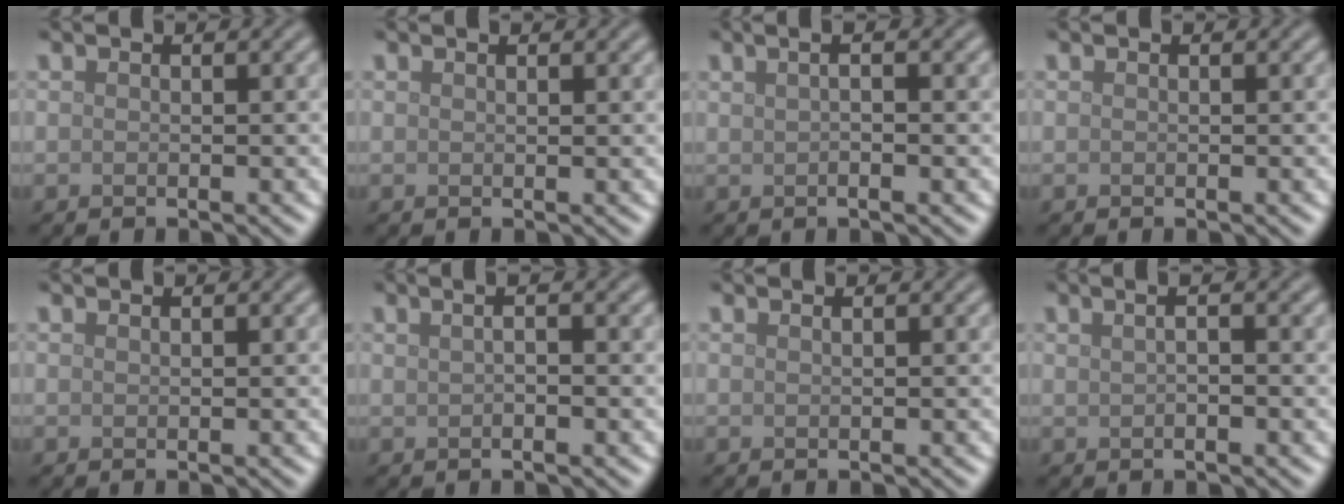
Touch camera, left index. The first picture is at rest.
{"total": 0.9, "force": [0.6, 0.2, 0.6], "torque": [-0.004, 0.004, 0.008]}
{"total": 3.6, "force": [1.1, 1.5, 3.0], "torque": [-0.023, 0.018, -0.004]}
{"total": 0.0}
{"total": 0.0}
{"total": 3.5, "force": [1.1, 1.6, 2.9], "torque": [-0.020, 0.023, -0.008]}
{"total": 0.6, "force": [0.4, 0.2, 0.4], "torque": [-0.002, 0.002, 0.002]}
{"total": 4.1, "force": [1.4, 2.1, 3.3], "torque": [-0.023, 0.032, -0.010]}